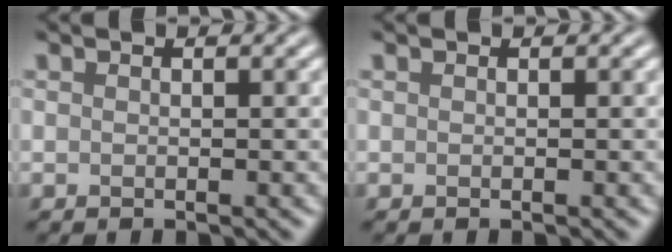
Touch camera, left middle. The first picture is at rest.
{"total": 0.0}